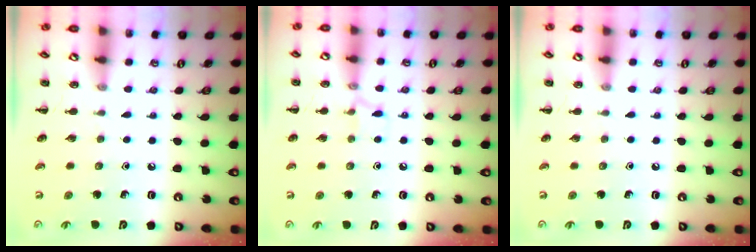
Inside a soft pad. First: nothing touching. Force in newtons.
{"total": 5.8, "press": 5.6, "slide": 1.7}
{"total": 0.0}